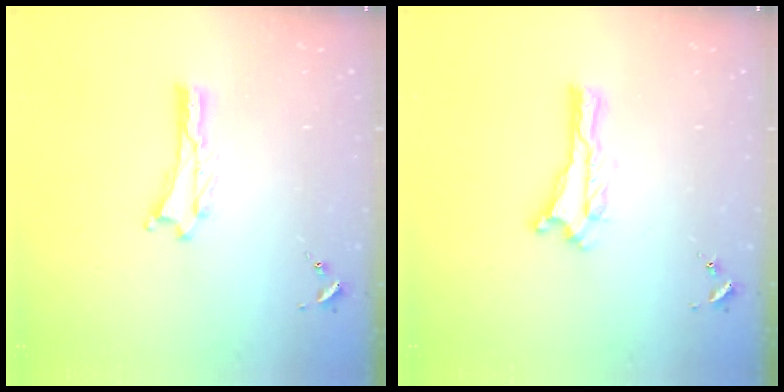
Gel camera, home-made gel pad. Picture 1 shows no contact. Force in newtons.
{"total": 0.0}